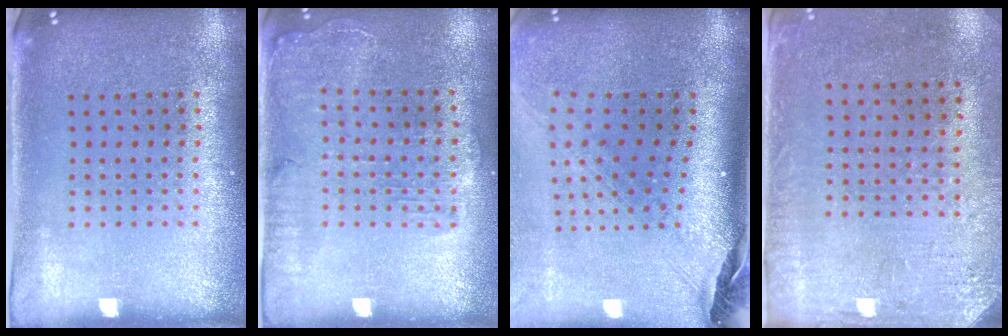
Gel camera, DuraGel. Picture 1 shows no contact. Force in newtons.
{"total": 1.4, "press": 1.4, "slide": 0.4}
{"total": 2.7, "press": 2.0, "slide": 1.8}
{"total": 3.2, "press": 2.6, "slide": 2.0}